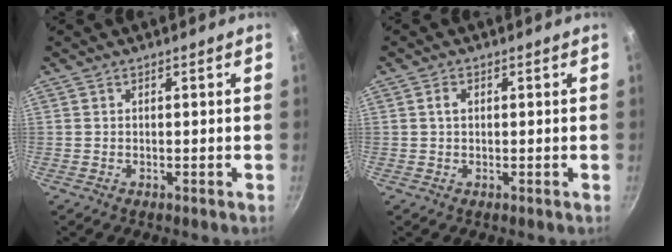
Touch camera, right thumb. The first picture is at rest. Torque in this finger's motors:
{"motor_torque": [-0.02, 0.43, 0.44, 0.10, 0.01]}